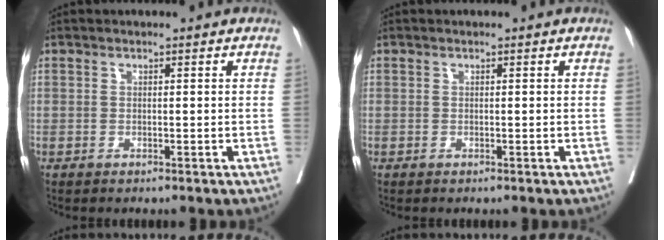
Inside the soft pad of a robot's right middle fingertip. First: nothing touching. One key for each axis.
{"total": 0.0}